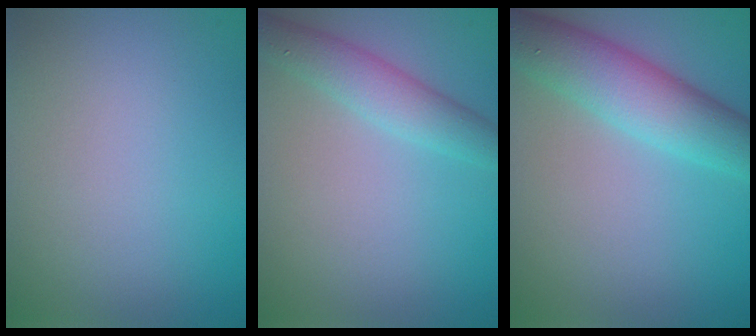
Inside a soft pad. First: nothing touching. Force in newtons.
{"total": 3.2, "press": 3.2, "slide": 0.1}
{"total": 6.2, "press": 6.2, "slide": 0.2}